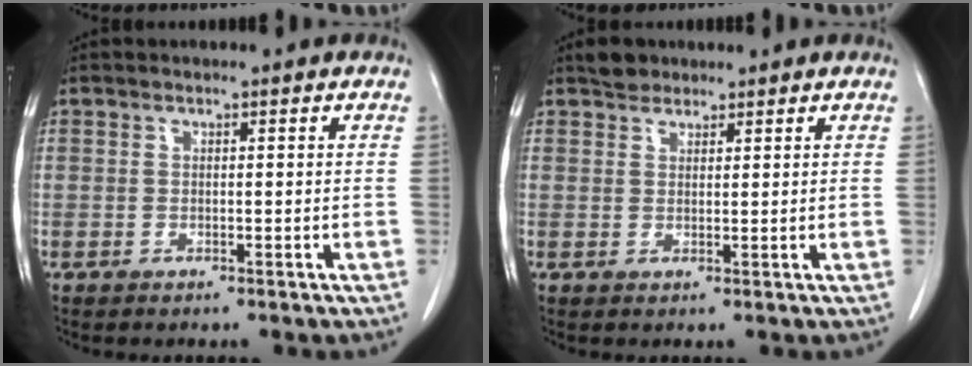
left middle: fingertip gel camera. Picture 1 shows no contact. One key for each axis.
{"total": 2.2, "fx": 1.9, "fy": 1.2, "fz": 0.3, "tx": -0.008, "ty": 0.005, "tz": 0.031}